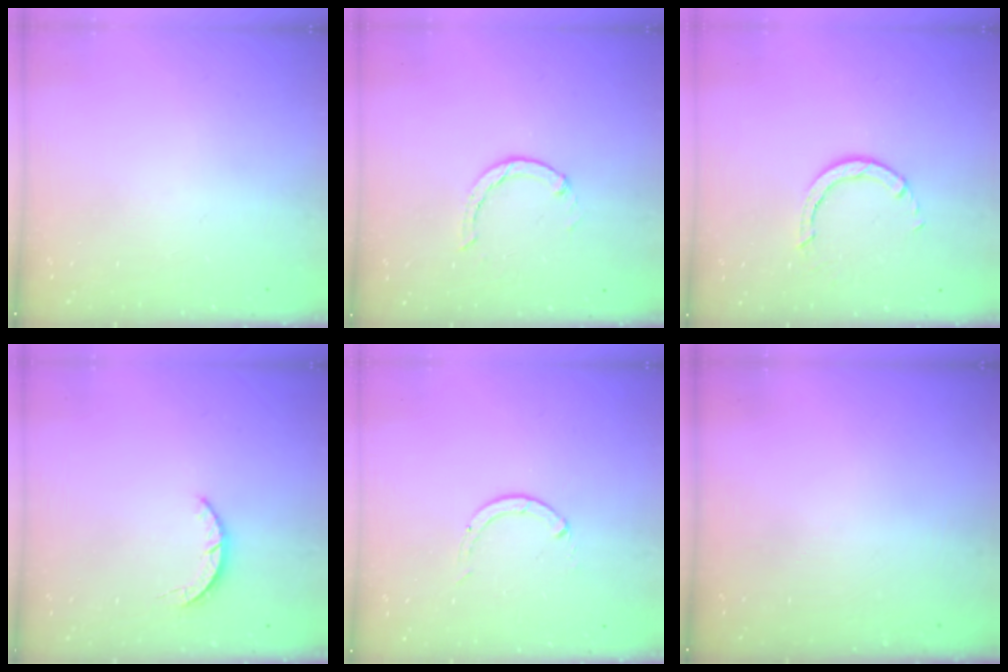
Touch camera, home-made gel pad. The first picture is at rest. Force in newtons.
{"total": 0.0}
{"total": 2.6, "press": 2.6, "slide": 0.3}
{"total": 2.2, "press": 2.2, "slide": 0.4}
{"total": 0.0}
{"total": 0.0}